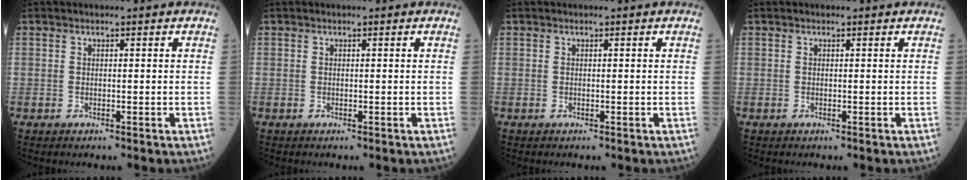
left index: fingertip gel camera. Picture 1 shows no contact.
{"total": 0.0}
{"total": 0.0}
{"total": 0.0}